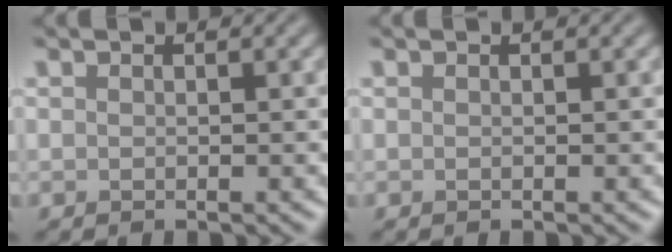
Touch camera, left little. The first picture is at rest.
{"total": 0.0}